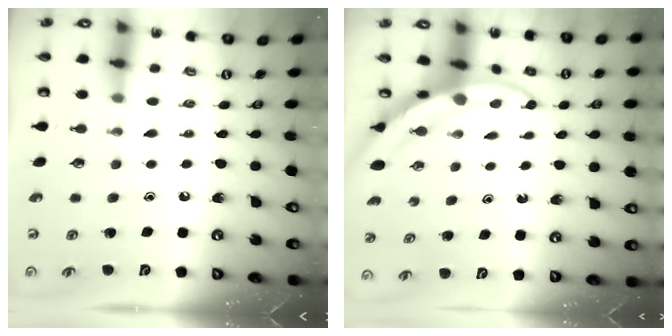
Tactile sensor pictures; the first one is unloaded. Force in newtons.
{"total": 3.1, "press": 3.1, "slide": 0.3}